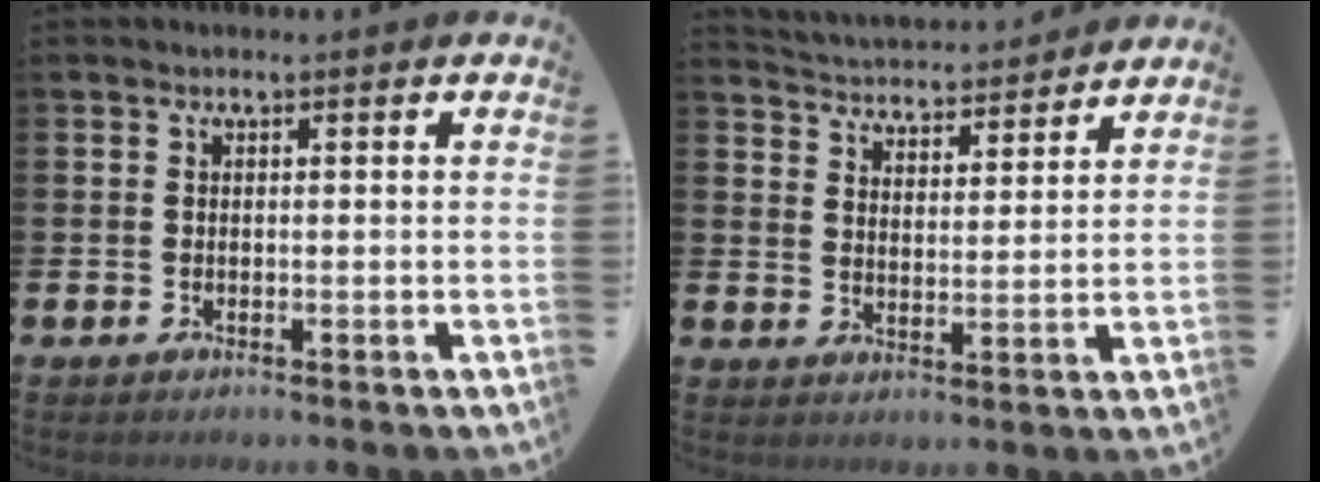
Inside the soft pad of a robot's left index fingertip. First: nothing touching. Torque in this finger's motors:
{"motor_torque": [0.27, -0.41, 0.11, 0.04]}